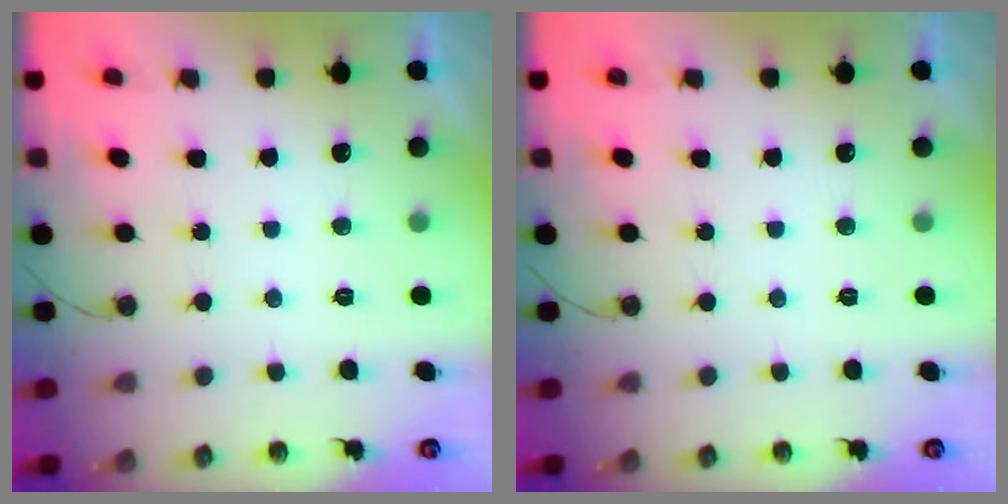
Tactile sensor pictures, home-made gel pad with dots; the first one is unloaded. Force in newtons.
{"total": 0.0}